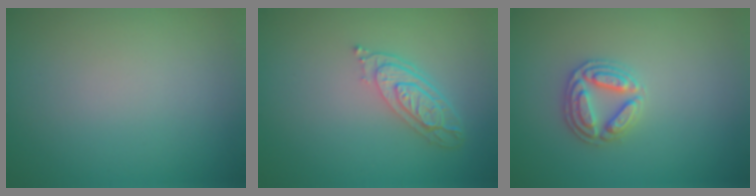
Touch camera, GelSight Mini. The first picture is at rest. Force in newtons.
{"total": 3.8, "press": 2.9, "slide": 2.5}
{"total": 2.8, "press": 2.8, "slide": 0.3}